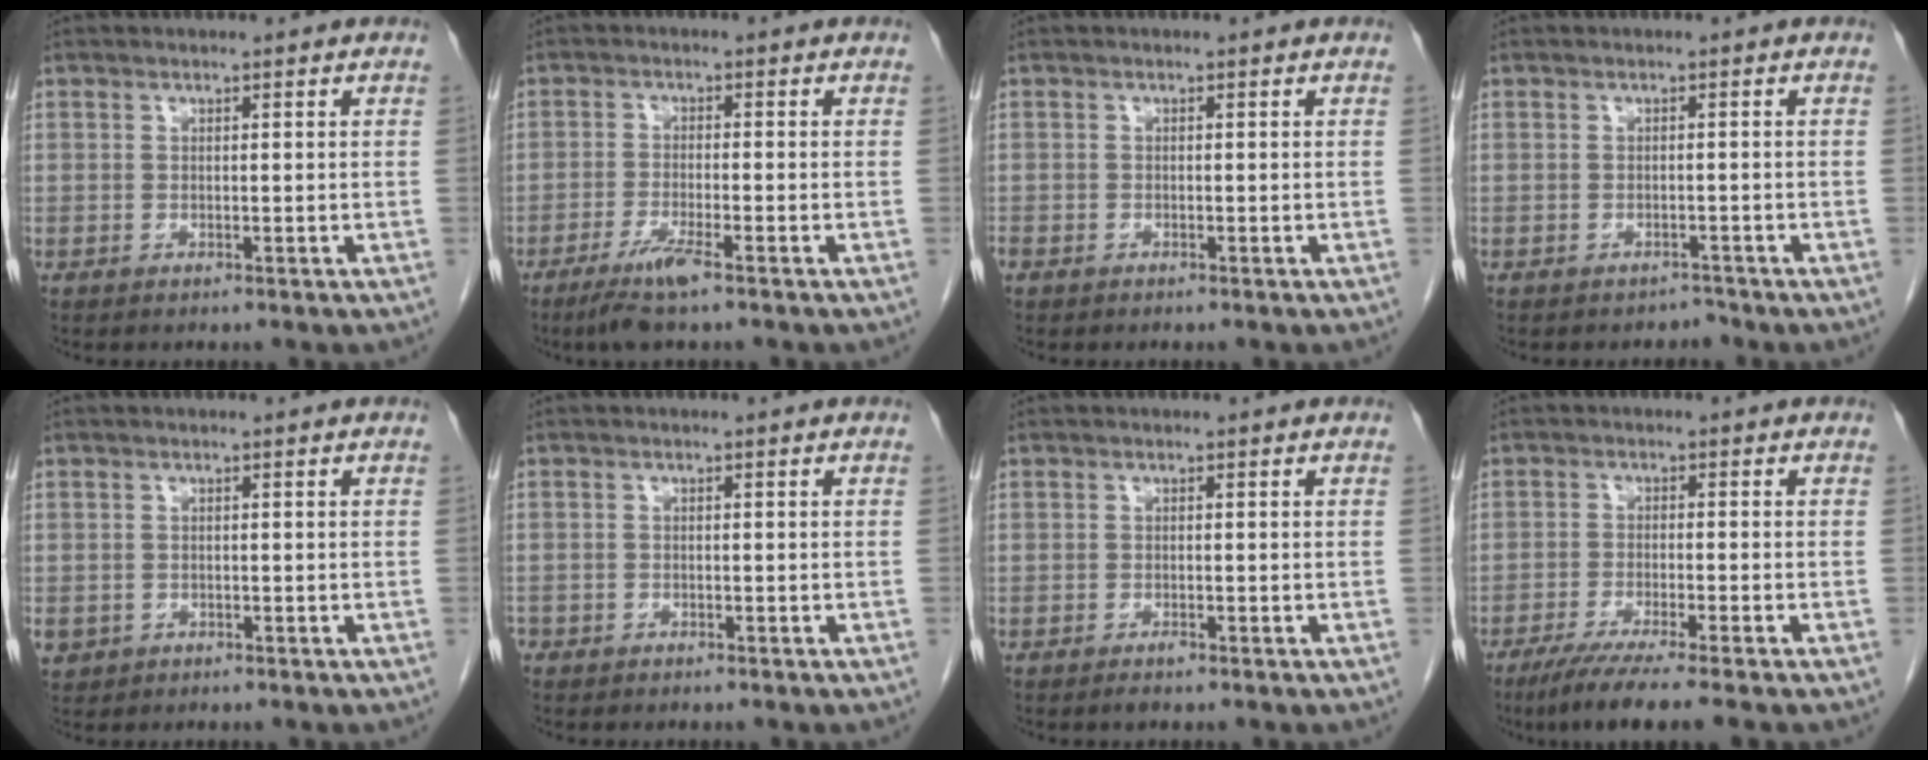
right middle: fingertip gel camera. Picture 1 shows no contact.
{"total": 4.9, "force": [-3.2, 0.0, 3.7], "torque": [-0.077, -0.013, -0.063]}
{"total": 1.6, "force": [-1.1, 1.0, 0.6], "torque": [-0.022, -0.002, -0.021]}
{"total": 1.3, "force": [-1.1, 0.4, -0.5], "torque": [0.008, -0.003, -0.017]}
{"total": 2.5, "force": [-1.2, 2.2, 0.5], "torque": [-0.010, 0.002, -0.015]}
{"total": 1.9, "force": [-1.4, 1.1, 0.4], "torque": [-0.017, 0.000, -0.024]}
{"total": 0.8, "force": [-0.7, 0.1, 0.5], "torque": [-0.010, -0.001, -0.010]}
{"total": 7.7, "force": [-5.9, -0.7, 4.8], "torque": [-0.072, -0.020, -0.098]}